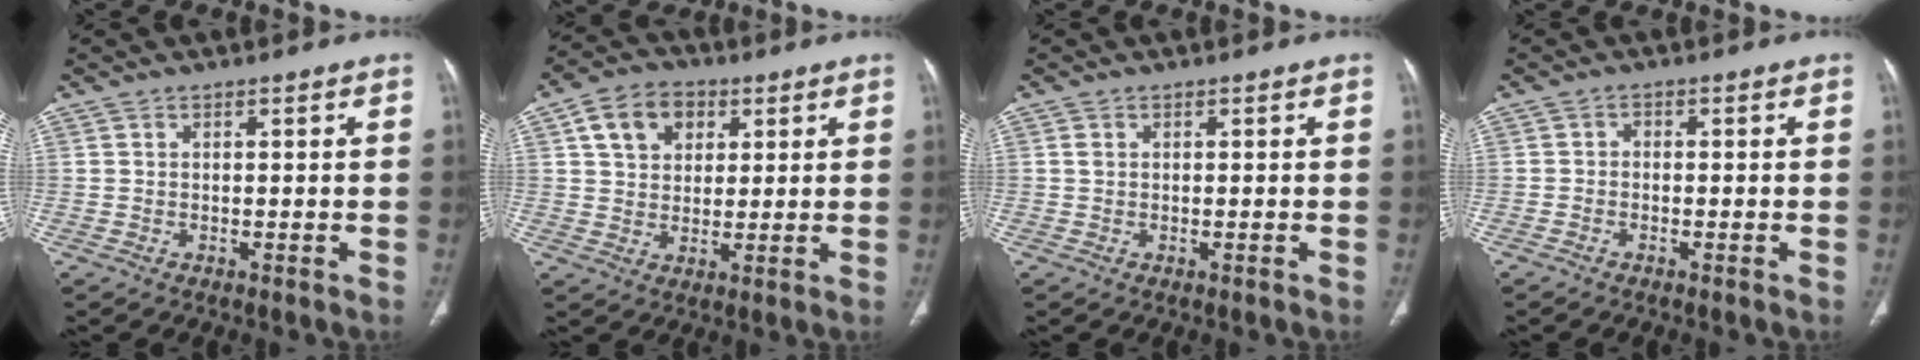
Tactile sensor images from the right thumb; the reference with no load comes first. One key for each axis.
{"total": 9.5, "fx": 3.6, "fy": 7.2, "fz": 5.1, "tx": -0.055, "ty": -0.002, "tz": 0.058}
{"total": 0.9, "fx": 0.0, "fy": 0.5, "fz": 0.7, "tx": -0.017, "ty": 0.001, "tz": 0.003}
{"total": 0.9, "fx": -0.6, "fy": 0.7, "fz": 0.3, "tx": 0.002, "ty": 0.007, "tz": -0.015}